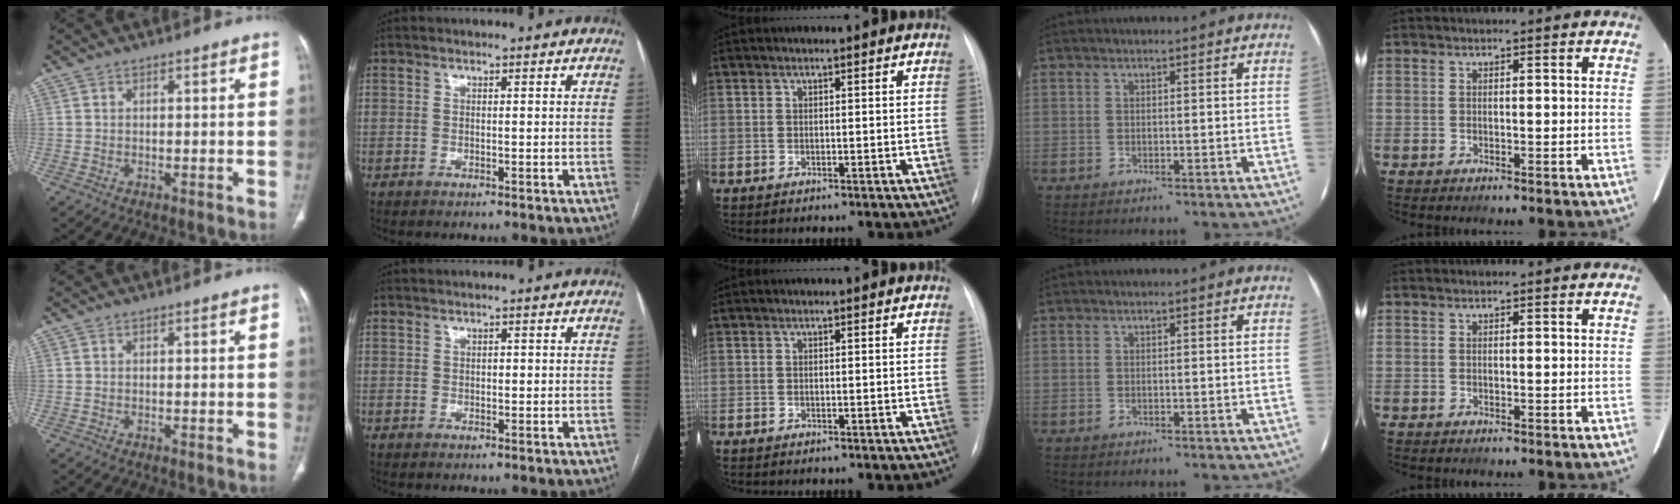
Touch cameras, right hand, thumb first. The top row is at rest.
{"index": {"total": 0.7, "force": [0.1, 0.6, 0.5], "torque": [-0.004, 0.002, 0.000]}}